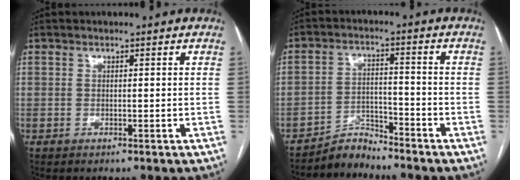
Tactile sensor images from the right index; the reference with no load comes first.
{"total": 4.3, "force": [-4.2, 0.6, -0.5], "torque": [0.015, 0.002, -0.074]}